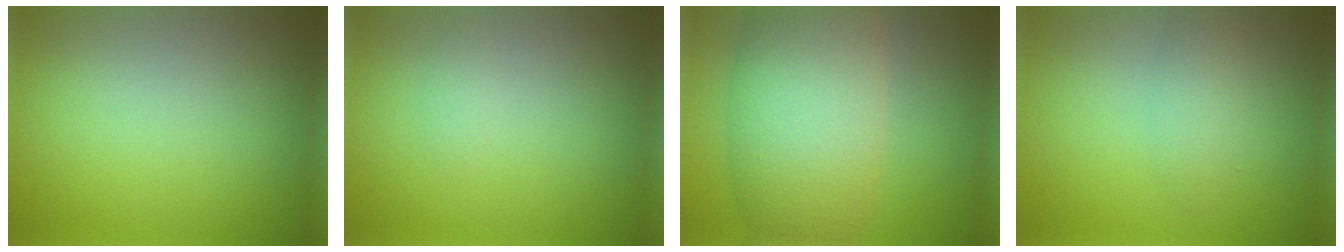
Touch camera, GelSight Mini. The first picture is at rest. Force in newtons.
{"total": 0.7, "press": 0.7, "slide": 0.0}
{"total": 10.3, "press": 10.3, "slide": 0.3}
{"total": 1.8, "press": 1.8, "slide": 0.0}